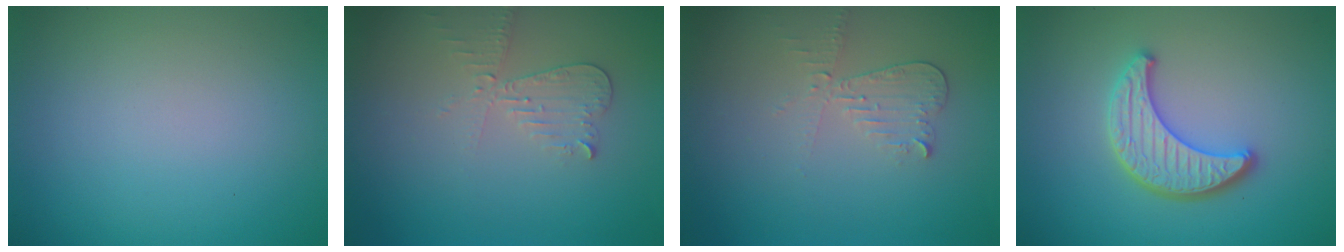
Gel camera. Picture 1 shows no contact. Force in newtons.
{"total": 2.2, "press": 2.2, "slide": 0.2}
{"total": 2.1, "press": 2.1, "slide": 0.2}
{"total": 3.8, "press": 3.5, "slide": 1.4}